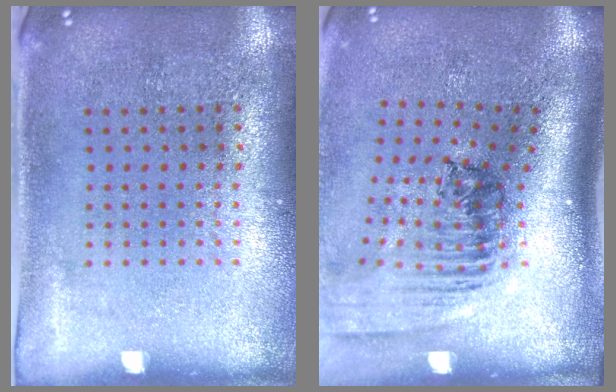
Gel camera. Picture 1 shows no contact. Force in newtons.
{"total": 2.4, "press": 1.7, "slide": 1.7}